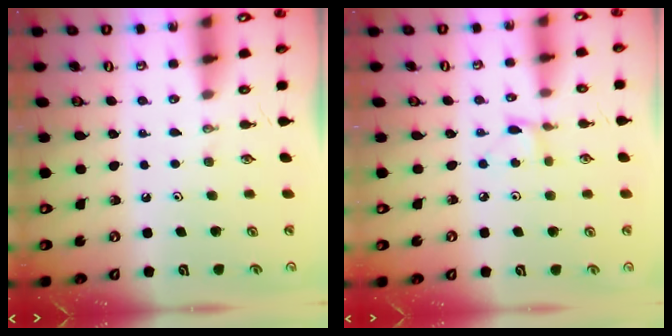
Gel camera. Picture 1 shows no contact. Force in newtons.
{"total": 2.7, "press": 2.7, "slide": 0.3}